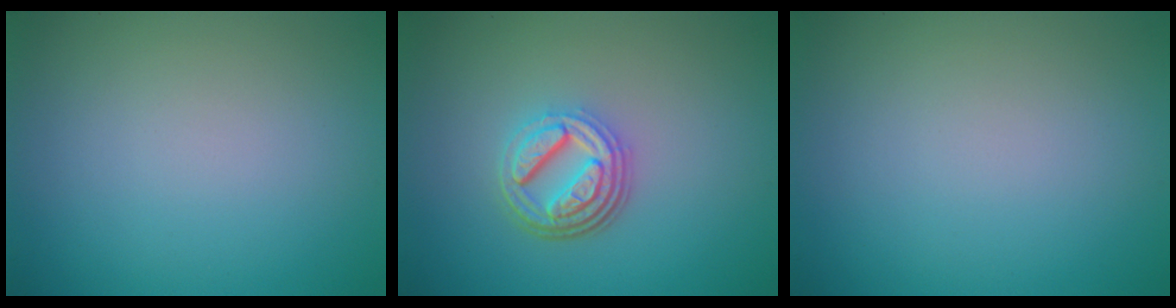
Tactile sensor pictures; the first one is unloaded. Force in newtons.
{"total": 4.6, "press": 3.4, "slide": 3.0}
{"total": 0.0}